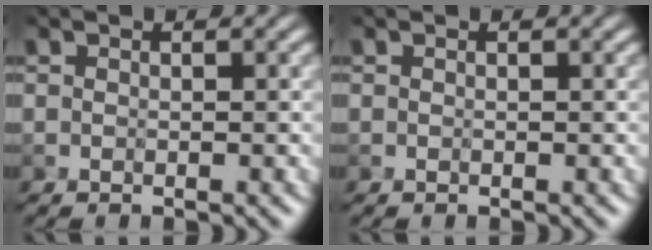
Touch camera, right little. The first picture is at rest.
{"total": 0.0}